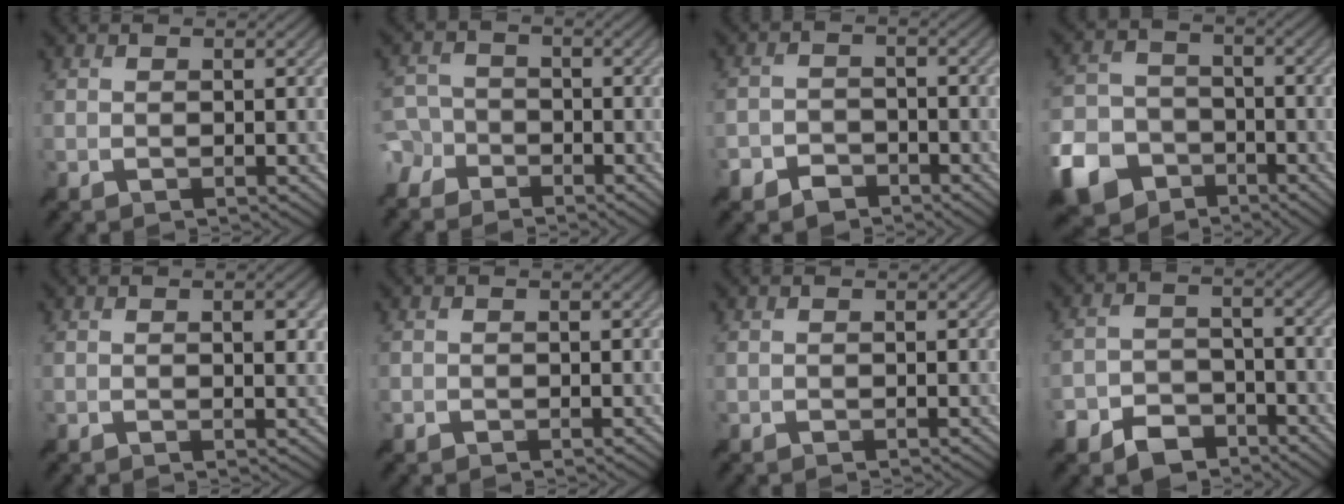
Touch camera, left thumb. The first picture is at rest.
{"total": 6.3, "force": [-3.8, 4.9, 1.1], "torque": [-0.028, -0.010, -0.095]}
{"total": 3.7, "force": [-2.9, 2.0, 1.1], "torque": [-0.018, -0.001, -0.059]}
{"total": 9.0, "force": [-5.5, 6.0, 3.8], "torque": [-0.096, -0.011, -0.124]}
{"total": 2.2, "force": [0.4, 0.6, 2.1], "torque": [-0.034, 0.002, 0.006]}
{"total": 0.7, "force": [-0.6, 0.4, 0.2], "torque": [-0.007, 0.000, -0.012]}
{"total": 0.0}
{"total": 6.5, "force": [-4.9, 3.5, 2.5], "torque": [-0.048, -0.005, -0.100]}